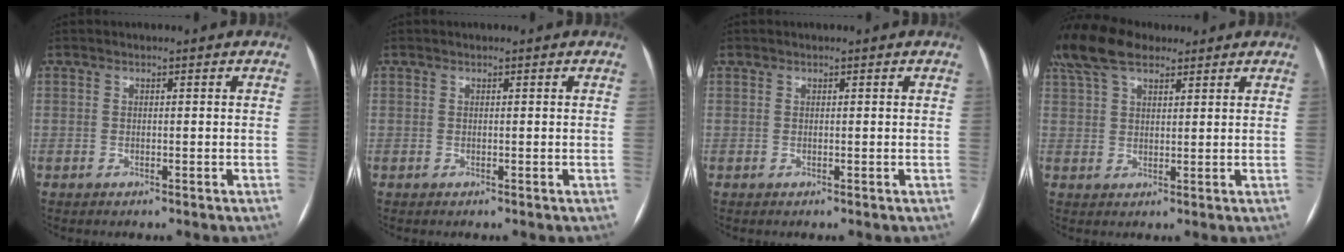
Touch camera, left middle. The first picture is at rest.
{"total": 0.0}
{"total": 0.0}
{"total": 10.0, "force": [7.7, 3.9, 5.1], "torque": [-0.109, 0.044, 0.146]}